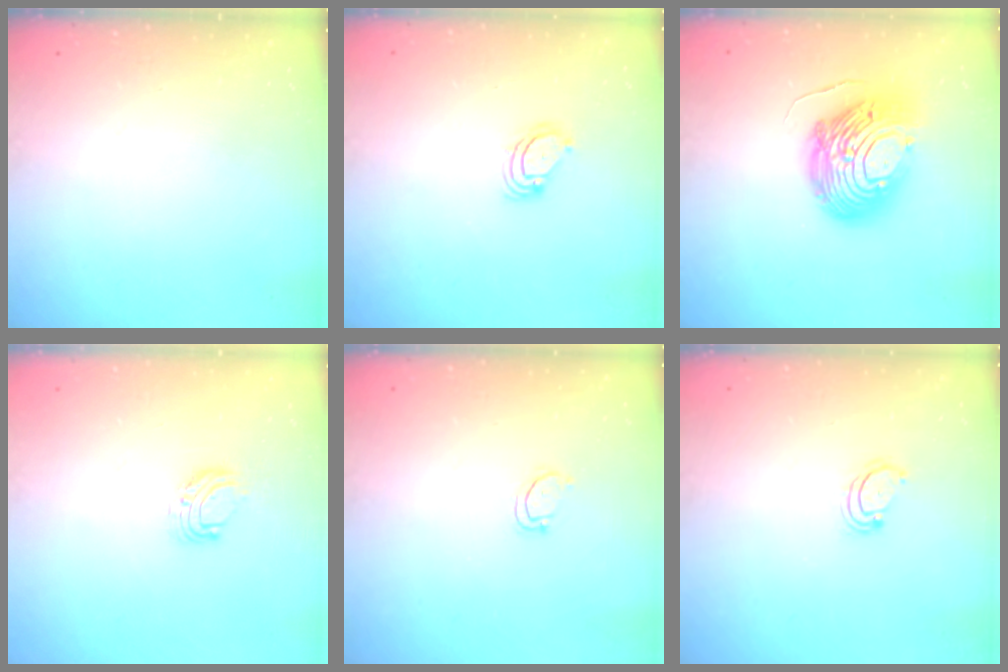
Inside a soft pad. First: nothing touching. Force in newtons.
{"total": 3.7, "press": 3.7, "slide": 0.3}
{"total": 18.0, "press": 17.9, "slide": 1.9}
{"total": 5.8, "press": 5.8, "slide": 0.6}
{"total": 2.6, "press": 2.6, "slide": 0.2}
{"total": 2.8, "press": 2.8, "slide": 0.3}